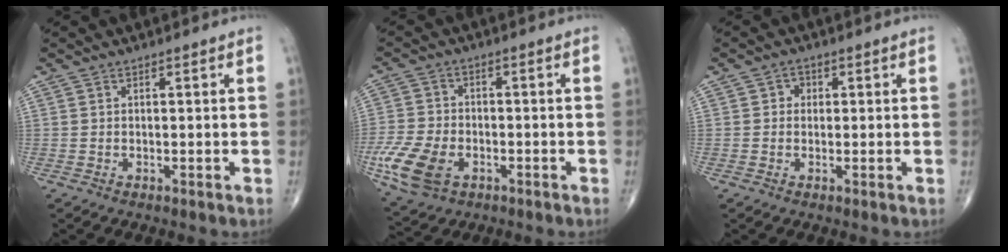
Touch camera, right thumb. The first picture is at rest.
{"total": 11.0, "force": [-4.2, 7.1, 7.3], "torque": [-0.154, 0.002, -0.079]}
{"total": 1.9, "force": [0.2, 1.8, 0.7], "torque": [0.002, 0.004, -0.002]}